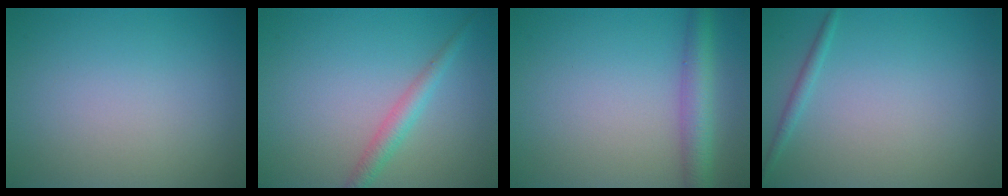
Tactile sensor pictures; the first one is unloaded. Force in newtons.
{"total": 2.1, "press": 2.1, "slide": 0.1}
{"total": 3.5, "press": 3.5, "slide": 0.1}
{"total": 1.0, "press": 1.0, "slide": 0.1}